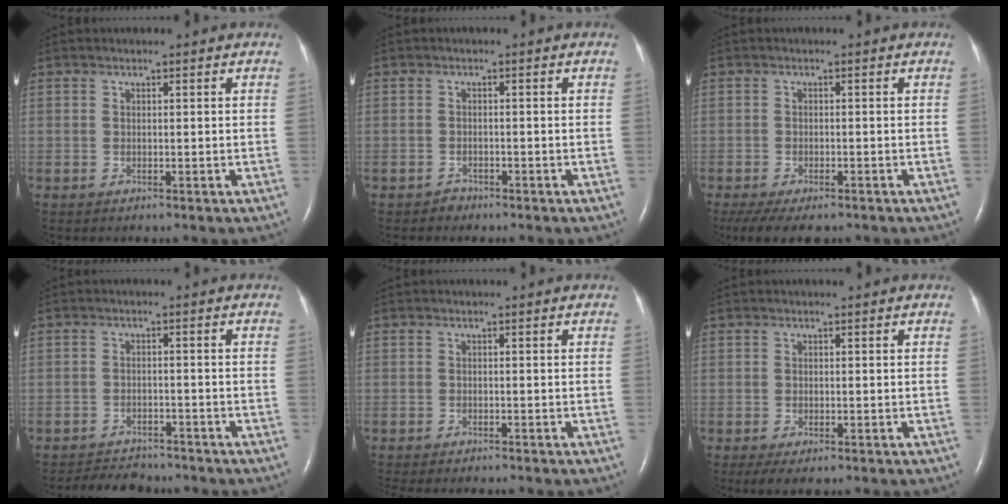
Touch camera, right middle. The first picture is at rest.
{"total": 1.1, "force": [-0.9, 0.6, -0.2], "torque": [0.001, 0.002, -0.020]}
{"total": 8.3, "force": [-6.2, 3.1, 4.6], "torque": [-0.076, -0.010, -0.094]}
{"total": 5.2, "force": [-5.0, 1.5, 0.5], "torque": [-0.014, -0.007, -0.076]}
{"total": 6.9, "force": [-6.1, 1.2, 3.0], "torque": [-0.034, -0.006, -0.083]}
{"total": 2.9, "force": [-1.8, 1.1, 2.0], "torque": [-0.036, -0.008, -0.024]}